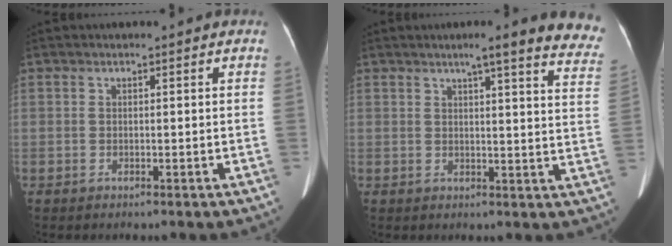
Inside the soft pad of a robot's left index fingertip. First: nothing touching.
{"total": 16.5, "force": [14.0, 1.3, 8.5], "torque": [-0.085, -0.028, 0.147]}